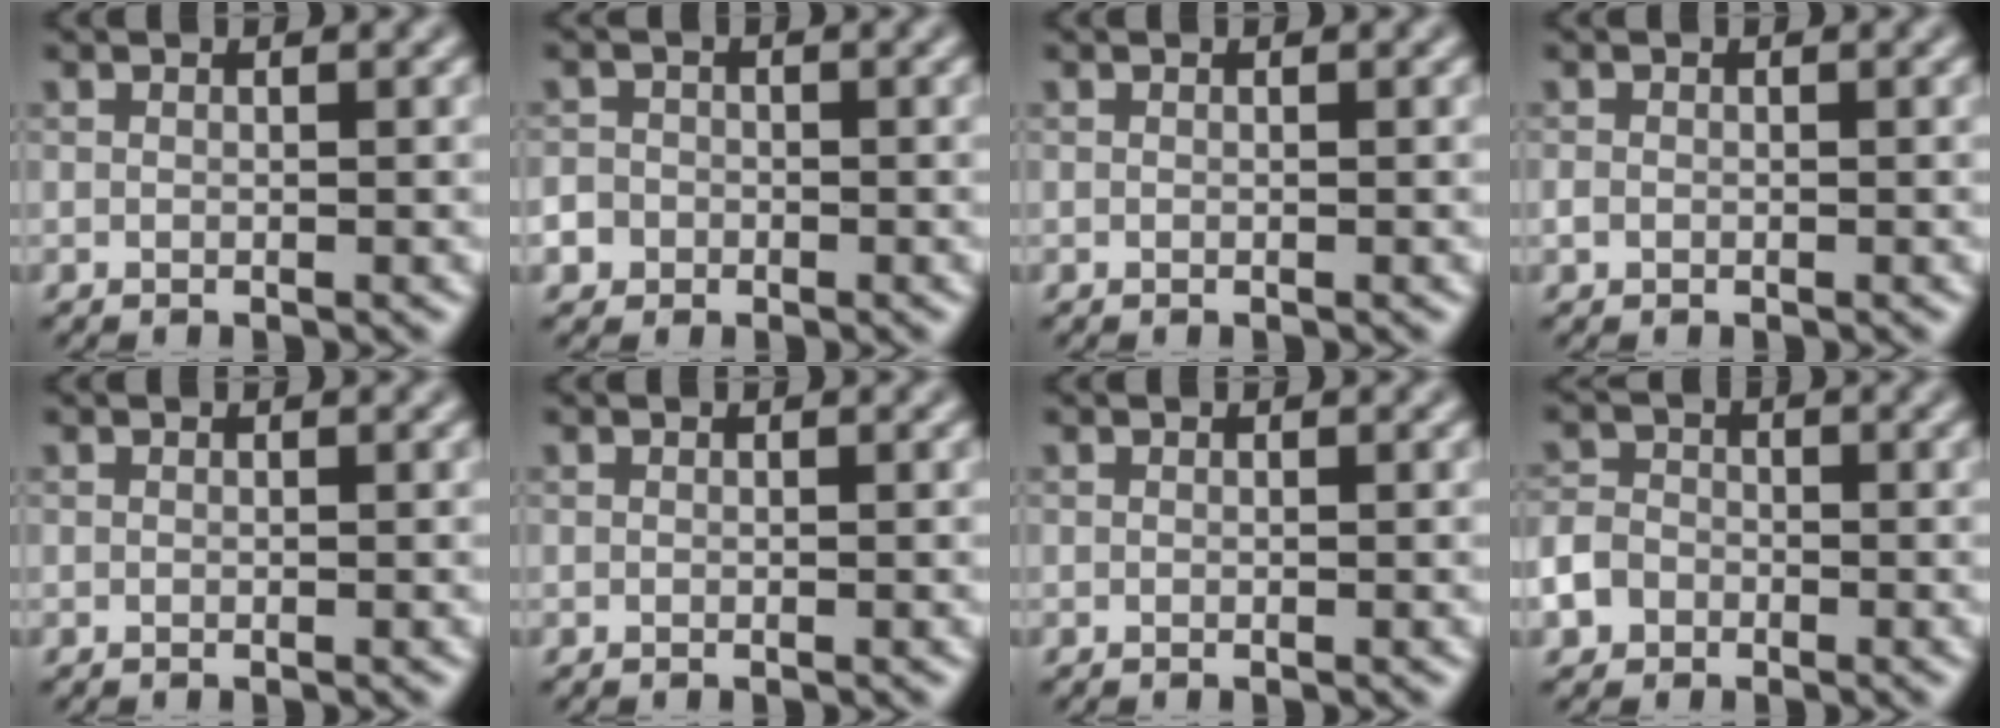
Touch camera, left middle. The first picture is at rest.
{"total": 3.8, "force": [-2.0, 3.1, 0.7], "torque": [-0.001, -0.003, -0.045]}
{"total": 0.0}
{"total": 0.6, "force": [-0.2, 0.5, 0.2], "torque": [-0.003, -0.001, -0.005]}
{"total": 0.0}
{"total": 0.0}
{"total": 0.0}
{"total": 3.7, "force": [-2.0, 2.9, 1.3], "torque": [-0.016, -0.009, -0.043]}